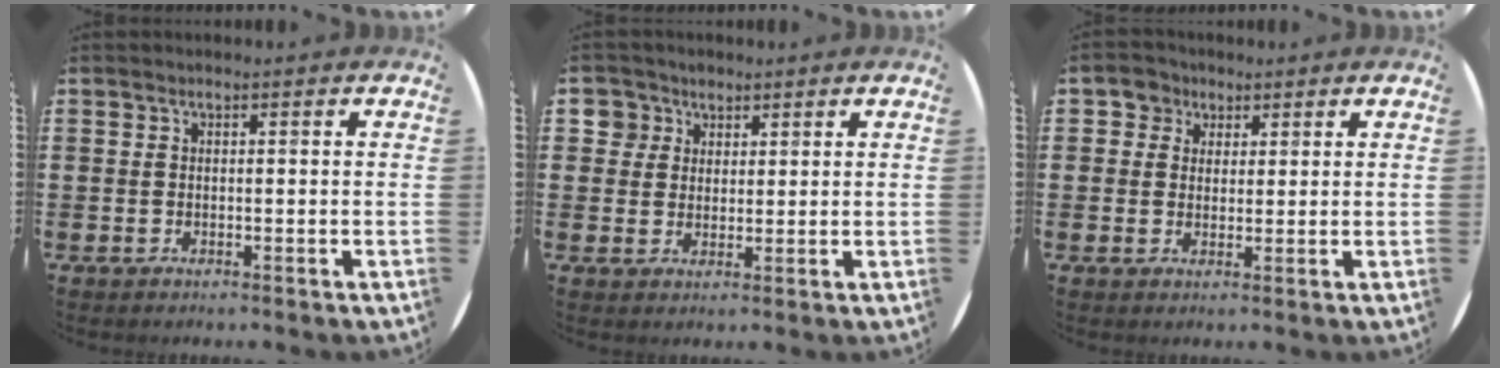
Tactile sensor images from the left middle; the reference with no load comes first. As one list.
[{"total": 3.5, "force": [2.1, 2.8, 0.0], "torque": [0.004, 0.006, 0.038]}, {"total": 3.1, "force": [2.0, 2.4, 0.1], "torque": [-0.002, 0.009, 0.035]}]